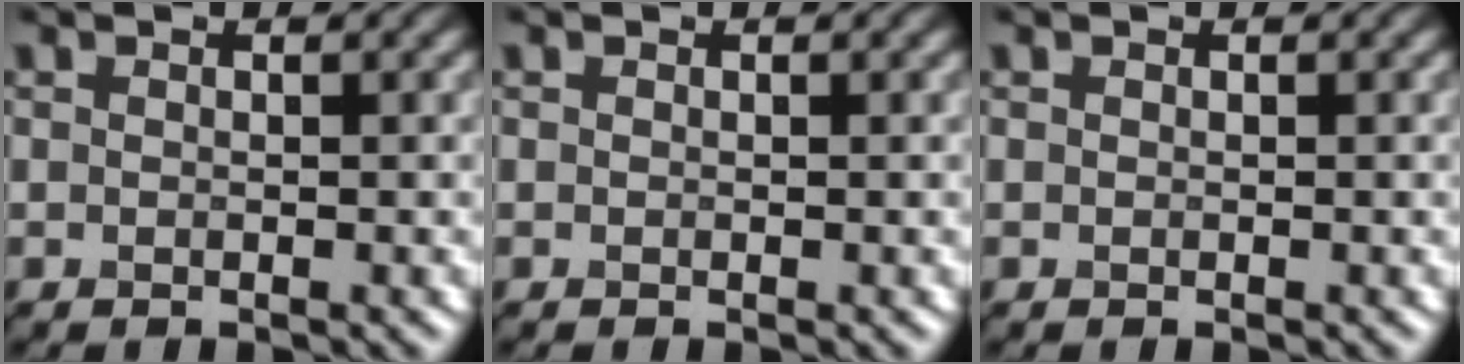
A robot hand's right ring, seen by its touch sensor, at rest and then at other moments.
{"total": 0.0}
{"total": 0.0}